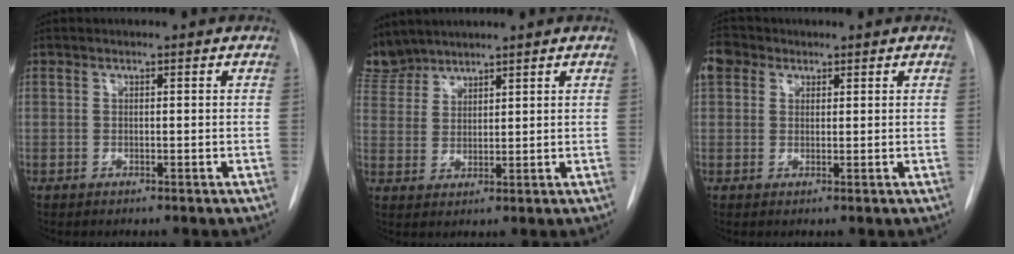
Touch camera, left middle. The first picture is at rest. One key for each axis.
{"total": 5.5, "fx": 5.3, "fy": 1.4, "fz": -0.1, "tx": -0.006, "ty": 0.005, "tz": 0.113}
{"total": 4.2, "fx": 2.2, "fy": 3.2, "fz": 1.6, "tx": -0.041, "ty": 0.020, "tz": 0.042}